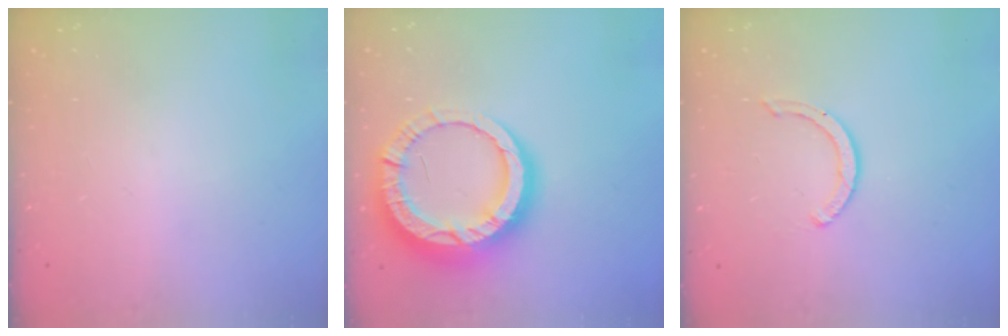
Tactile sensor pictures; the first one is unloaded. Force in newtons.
{"total": 17.4, "press": 17.3, "slide": 1.8}
{"total": 3.8, "press": 3.8, "slide": 0.3}